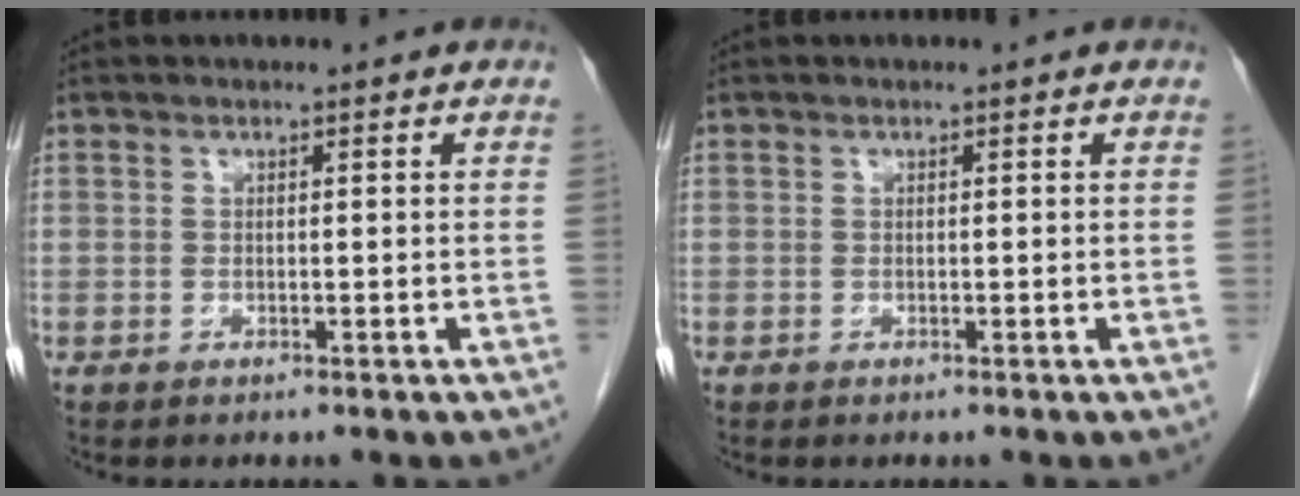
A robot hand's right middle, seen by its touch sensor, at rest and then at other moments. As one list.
[{"total": 0.0}]